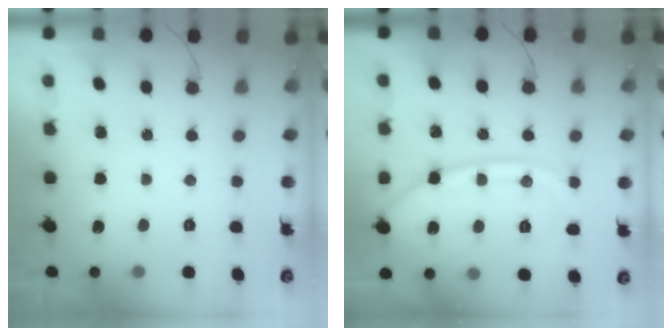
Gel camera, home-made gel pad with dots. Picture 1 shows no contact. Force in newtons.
{"total": 11.9, "press": 11.8, "slide": 1.3}